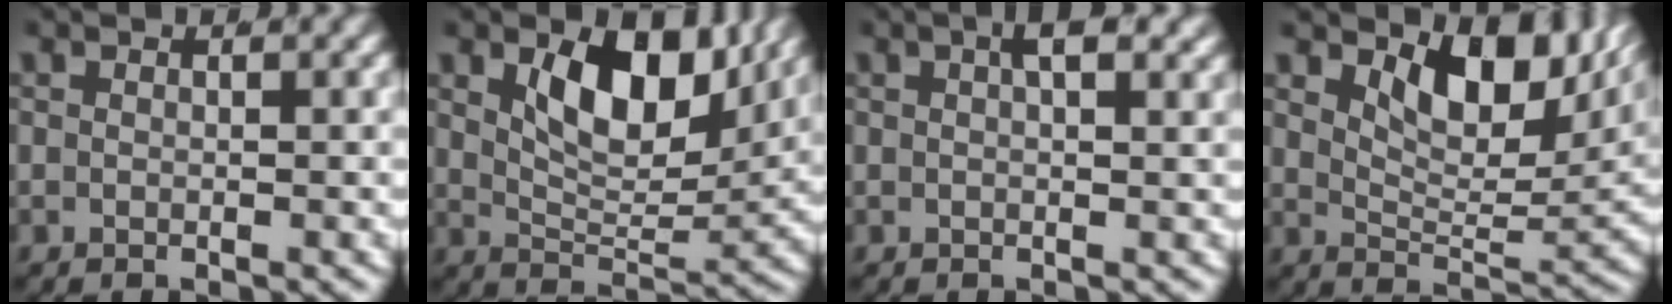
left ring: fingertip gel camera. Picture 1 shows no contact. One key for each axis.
{"total": 7.3, "fx": 3.7, "fy": 3.2, "fz": 5.4, "tx": -0.096, "ty": -0.018, "tz": 0.068}
{"total": 2.0, "fx": 1.1, "fy": -0.1, "fz": 1.6, "tx": -0.015, "ty": 0.009, "tz": 0.016}
{"total": 8.7, "fx": 4.5, "fy": 3.5, "fz": 6.5, "tx": -0.087, "ty": -0.001, "tz": 0.071}